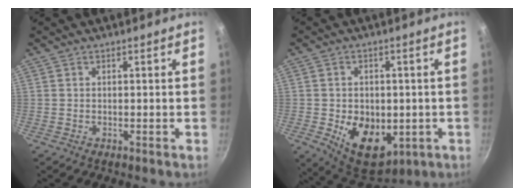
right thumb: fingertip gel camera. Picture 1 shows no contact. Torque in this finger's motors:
{"motor_torque": [-0.34, 0.77, 0.13, 0.28, 0.17]}